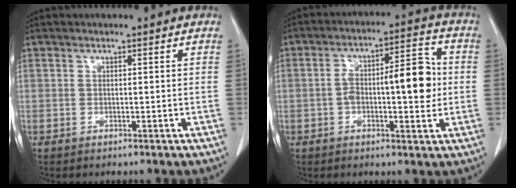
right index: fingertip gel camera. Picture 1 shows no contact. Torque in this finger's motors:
{"motor_torque": [0.82, 0.53, 0.26, 0.10]}